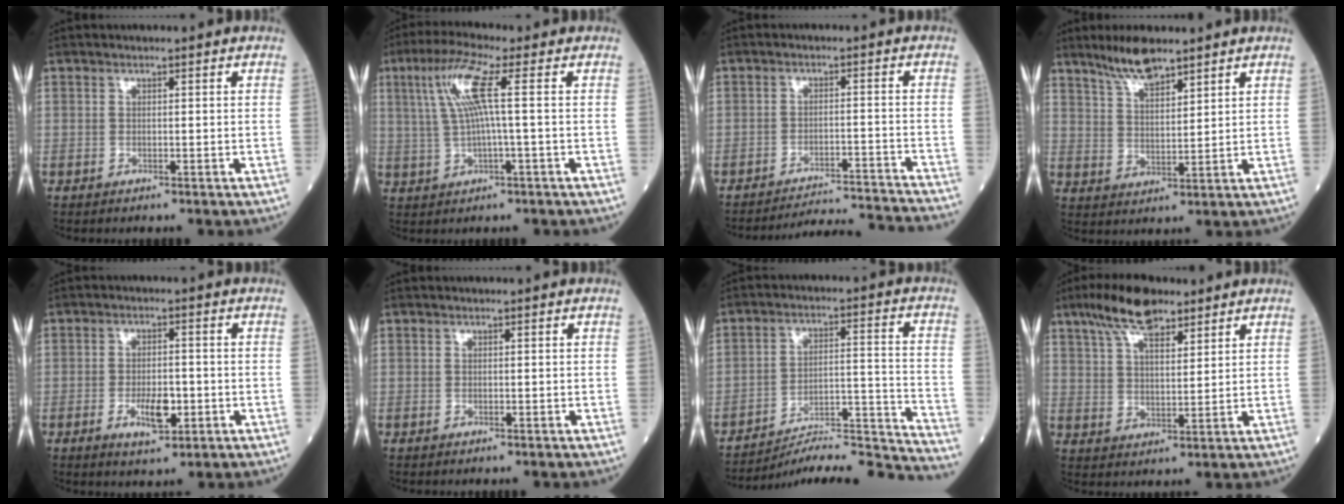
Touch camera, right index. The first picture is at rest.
{"total": 7.7, "force": [1.8, -0.3, 7.5], "torque": [-0.161, 0.018, 0.040]}
{"total": 13.1, "force": [-12.9, -2.3, 1.1], "torque": [0.000, -0.010, -0.179]}
{"total": 6.8, "force": [5.5, 1.2, 3.7], "torque": [-0.080, 0.002, 0.109]}
{"total": 5.2, "force": [-1.7, 2.0, 4.4], "torque": [-0.079, -0.002, -0.024]}
{"total": 0.0}
{"total": 18.9, "force": [-18.5, -2.0, 3.1], "torque": [-0.029, 0.022, -0.270]}
{"total": 9.6, "force": [6.8, 3.1, 6.1], "torque": [-0.120, 0.018, 0.124]}